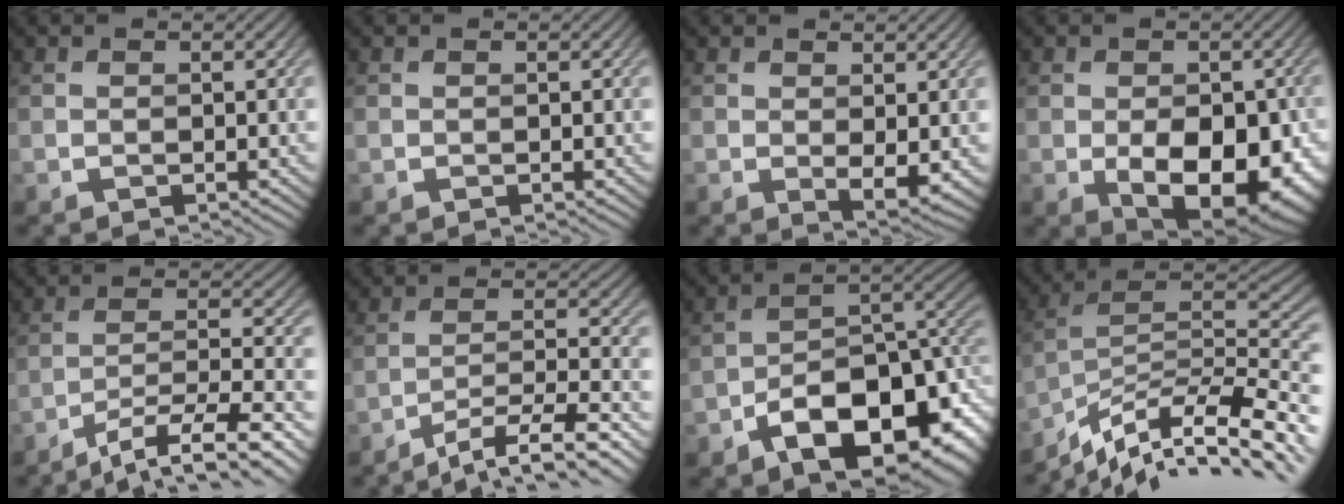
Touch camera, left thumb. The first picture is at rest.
{"total": 0.0}
{"total": 2.5, "force": [0.6, 0.9, 2.2], "torque": [-0.042, -0.014, 0.018]}
{"total": 12.6, "force": [-3.5, 7.4, 9.6], "torque": [-0.119, -0.038, -0.031]}
{"total": 13.0, "force": [-9.6, 2.6, 8.4], "torque": [-0.147, -0.004, -0.140]}
{"total": 10.5, "force": [-7.9, 1.9, 6.6], "torque": [-0.127, 0.002, -0.123]}
{"total": 14.2, "force": [-6.2, 7.9, 10.0], "torque": [-0.132, -0.023, -0.100]}
{"total": 13.4, "force": [-8.4, 4.6, 9.5], "torque": [-0.186, -0.003, -0.131]}